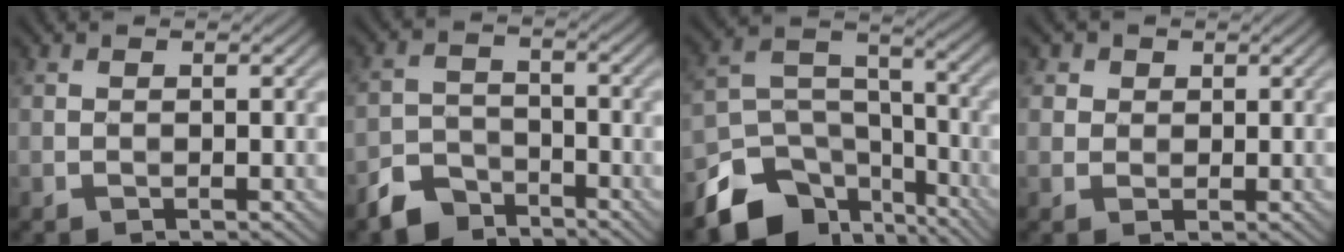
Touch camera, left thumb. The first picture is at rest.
{"total": 5.1, "force": [-4.2, 2.5, 1.5], "torque": [-0.033, 0.002, -0.087]}
{"total": 11.3, "force": [-7.6, 6.8, 4.8], "torque": [-0.094, -0.010, -0.139]}
{"total": 3.2, "force": [1.9, 2.5, 0.9], "torque": [-0.032, 0.000, 0.038]}